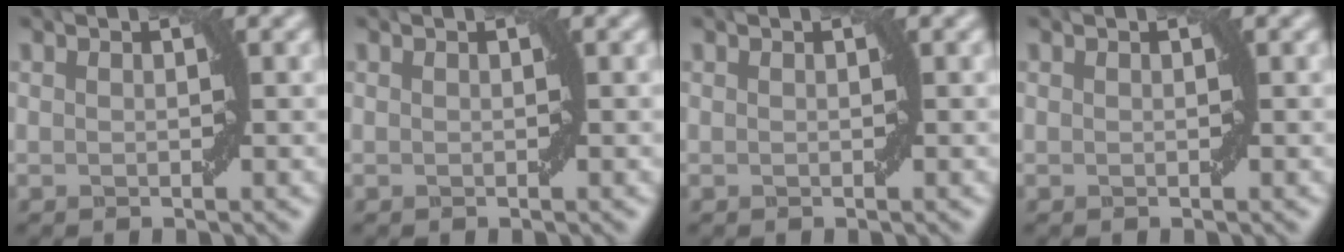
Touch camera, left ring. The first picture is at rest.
{"total": 0.0}
{"total": 0.0}
{"total": 0.0}